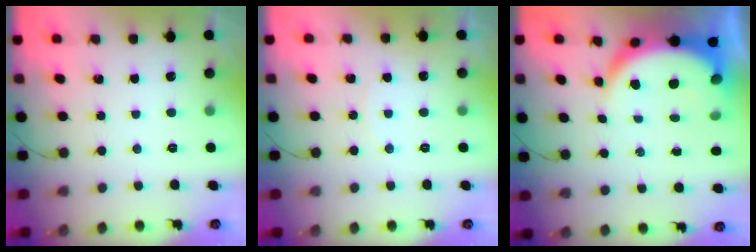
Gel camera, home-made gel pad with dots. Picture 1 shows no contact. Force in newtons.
{"total": 2.2, "press": 2.1, "slide": 0.4}
{"total": 9.3, "press": 9.2, "slide": 1.1}